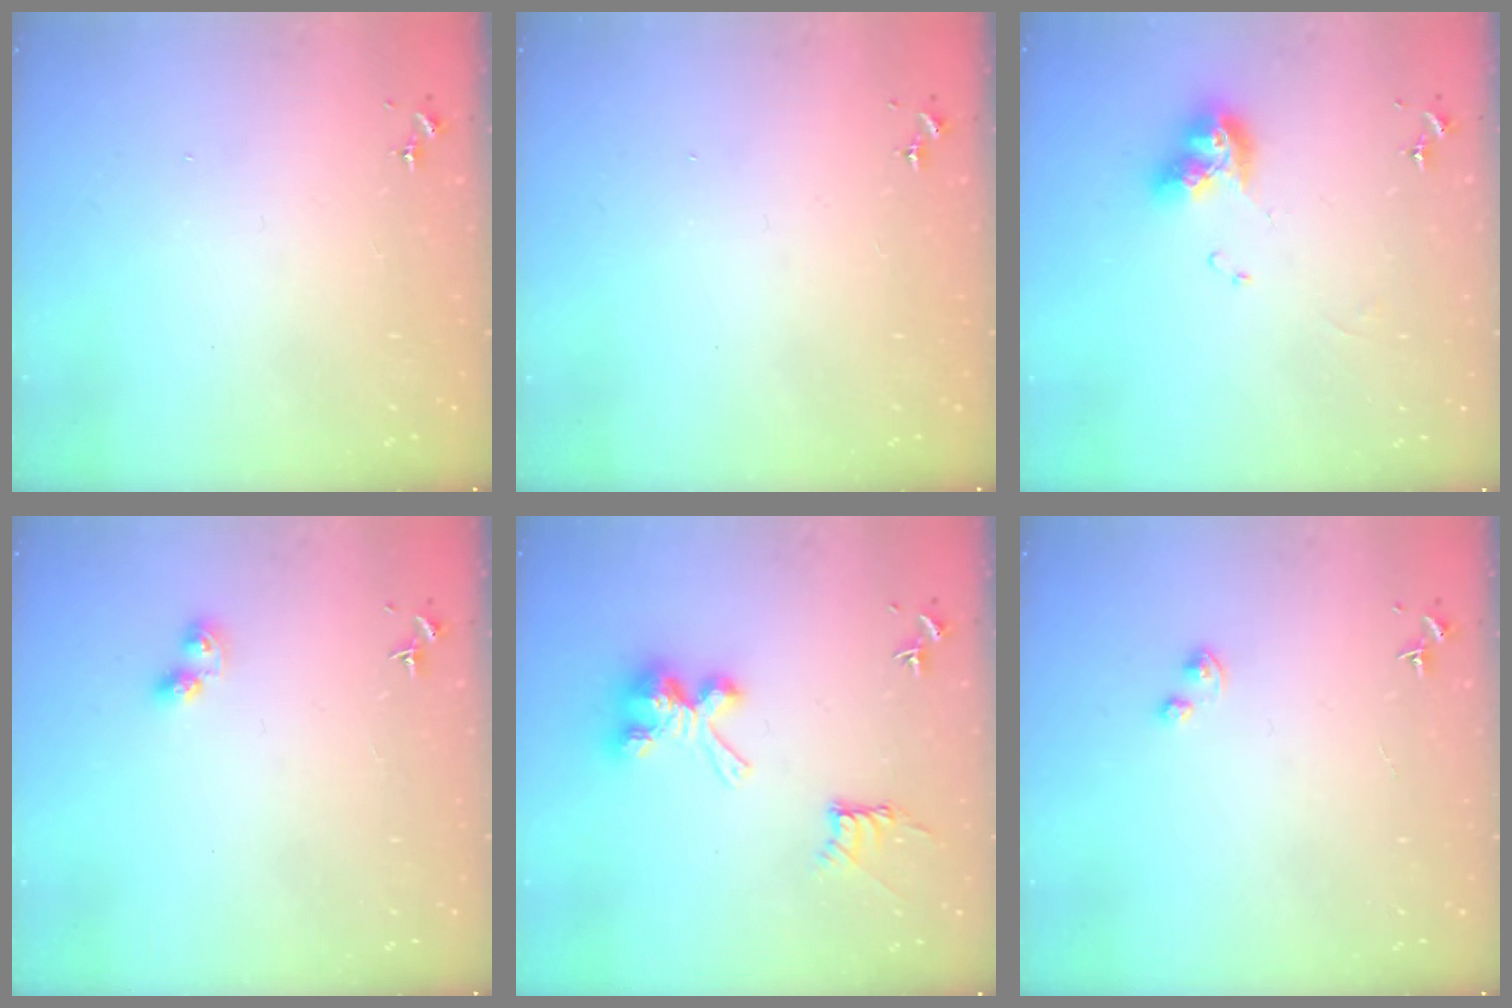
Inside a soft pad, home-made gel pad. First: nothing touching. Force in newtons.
{"total": 0.0}
{"total": 11.4, "press": 11.4, "slide": 0.9}
{"total": 4.4, "press": 4.4, "slide": 0.3}
{"total": 11.3, "press": 11.3, "slide": 0.4}
{"total": 1.5, "press": 1.5, "slide": 0.4}